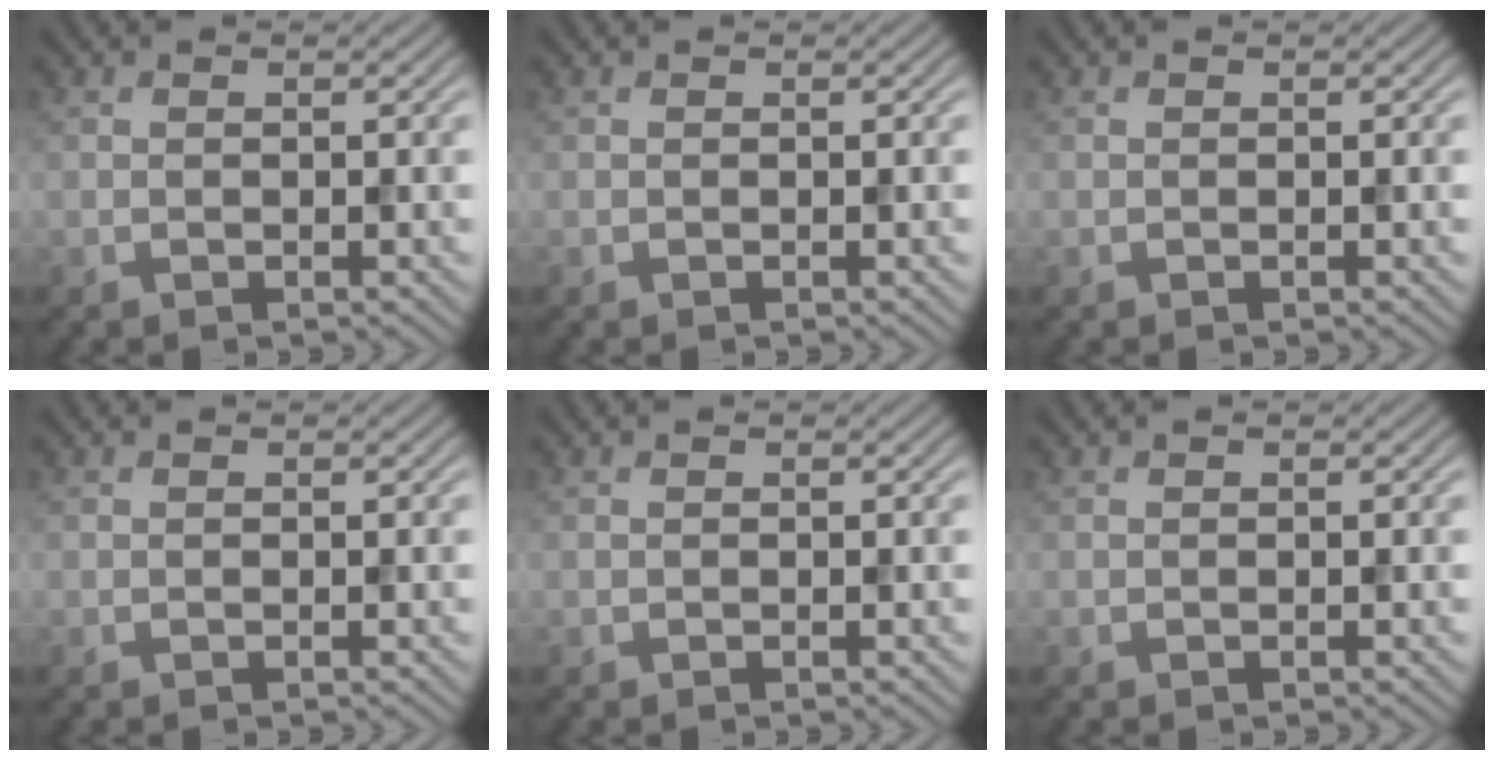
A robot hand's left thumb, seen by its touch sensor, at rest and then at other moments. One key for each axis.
{"total": 0.0}
{"total": 0.0}
{"total": 0.0}
{"total": 0.0}
{"total": 0.0}